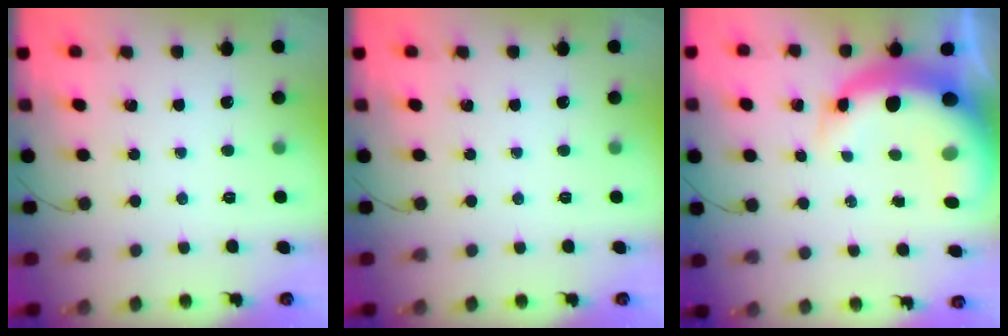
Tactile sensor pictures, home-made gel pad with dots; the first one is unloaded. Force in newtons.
{"total": 0.0}
{"total": 12.6, "press": 12.1, "slide": 3.2}